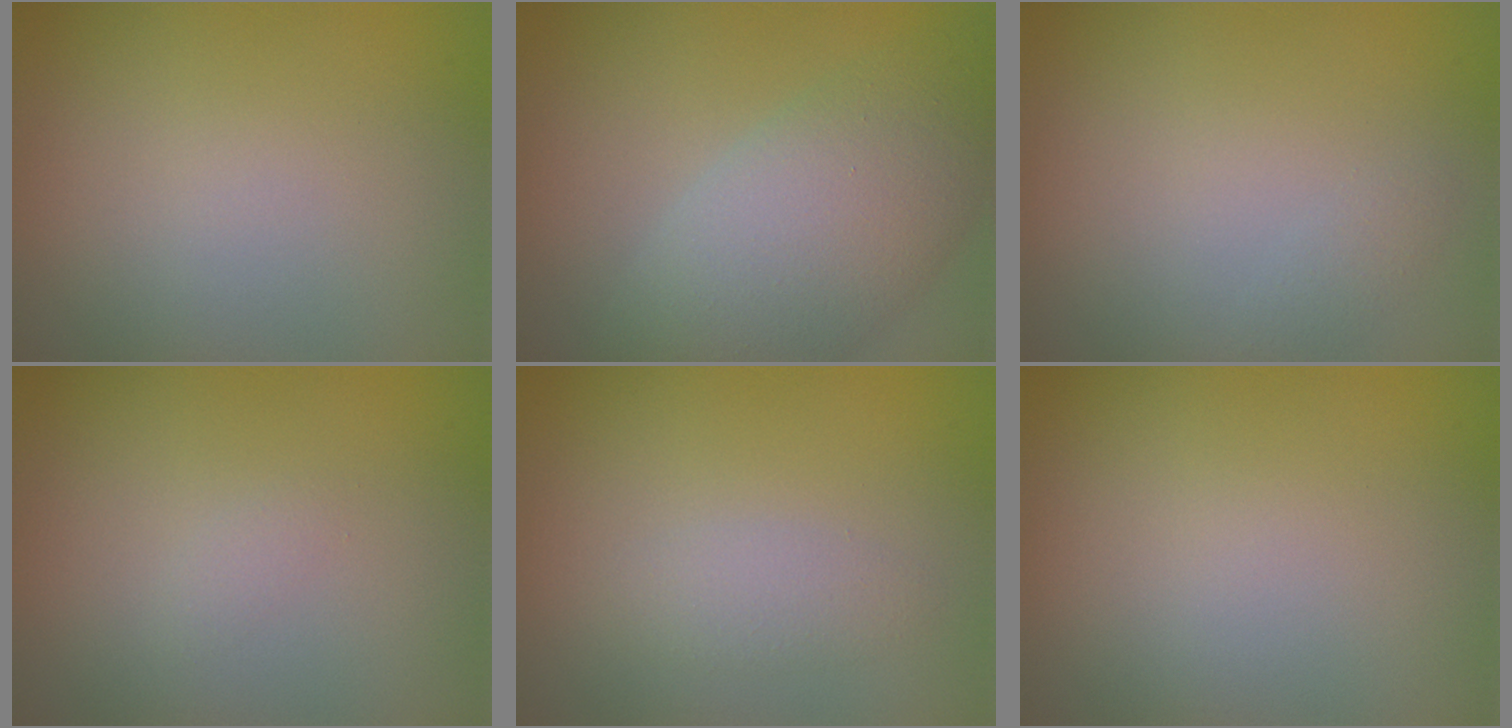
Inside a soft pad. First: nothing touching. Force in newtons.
{"total": 8.0, "press": 8.0, "slide": 0.6}
{"total": 0.7, "press": 0.7, "slide": 0.0}
{"total": 0.6, "press": 0.5, "slide": 0.1}
{"total": 1.6, "press": 1.6, "slide": 0.1}
{"total": 0.0}